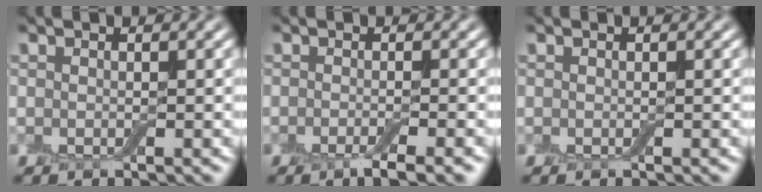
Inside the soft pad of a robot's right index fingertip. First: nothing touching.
{"total": 2.9, "force": [-1.6, 0.6, 2.3], "torque": [-0.029, -0.003, -0.031]}
{"total": 0.0}